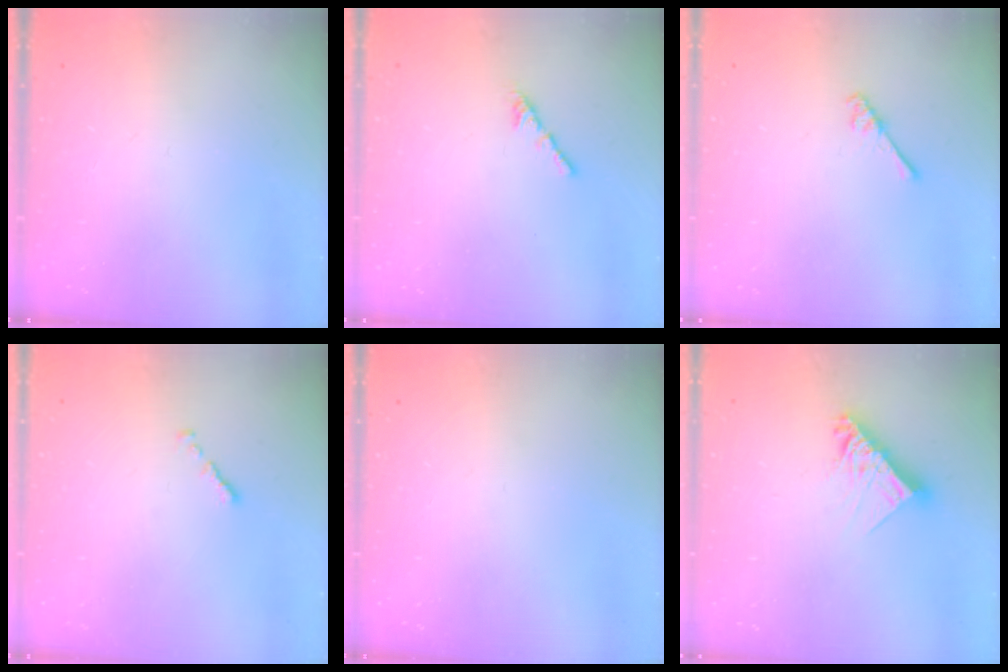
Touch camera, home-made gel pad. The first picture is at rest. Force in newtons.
{"total": 2.1, "press": 2.0, "slide": 0.7}
{"total": 2.6, "press": 2.6, "slide": 0.3}
{"total": 0.7, "press": 0.6, "slide": 0.4}
{"total": 0.0}
{"total": 11.5, "press": 11.4, "slide": 1.1}